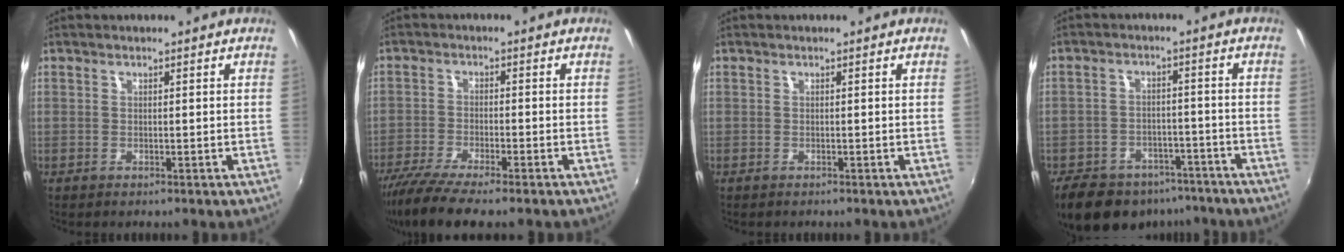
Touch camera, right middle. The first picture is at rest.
{"total": 8.7, "force": [-7.1, 0.9, 4.9], "torque": [-0.119, -0.032, -0.129]}
{"total": 0.0}
{"total": 17.5, "force": [-12.9, 9.4, 7.2], "torque": [-0.169, 0.002, -0.173]}